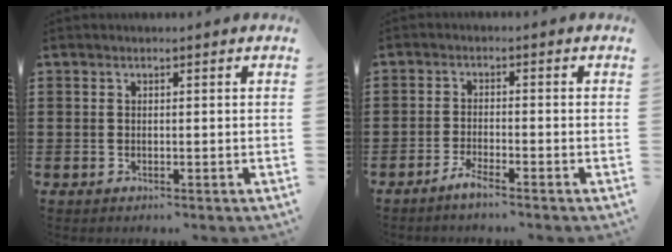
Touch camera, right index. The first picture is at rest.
{"total": 2.2, "force": [-2.0, -0.3, 1.0], "torque": [-0.025, -0.003, -0.037]}